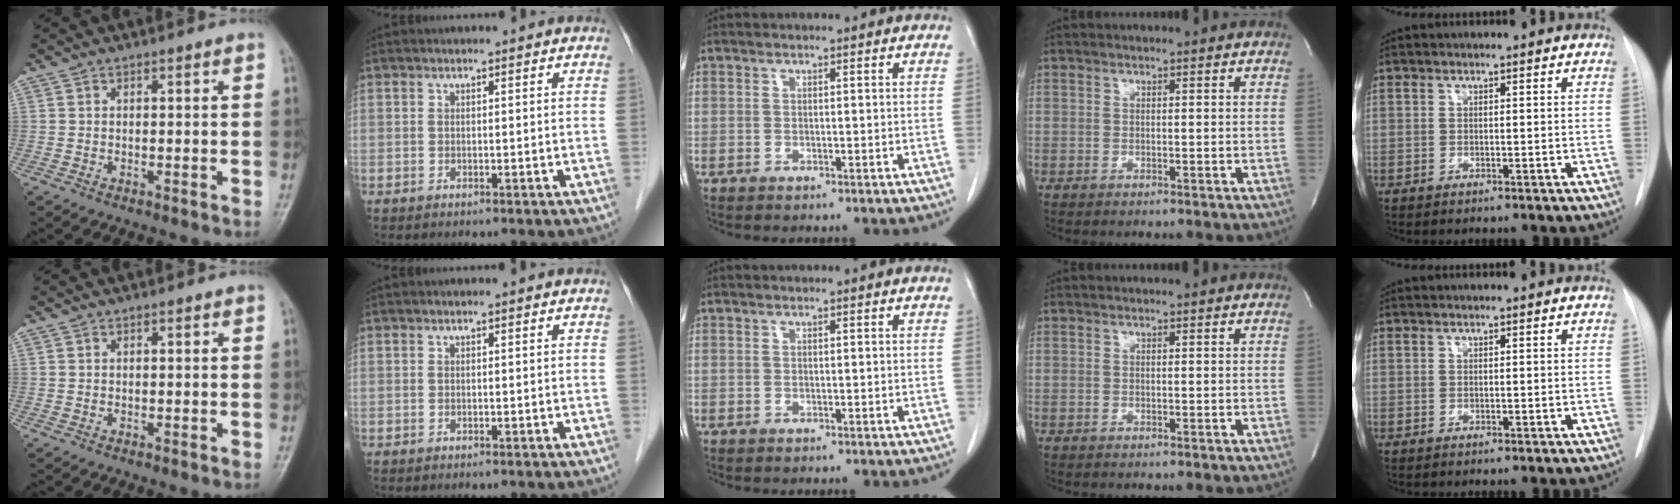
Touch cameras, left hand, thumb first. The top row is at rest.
{}